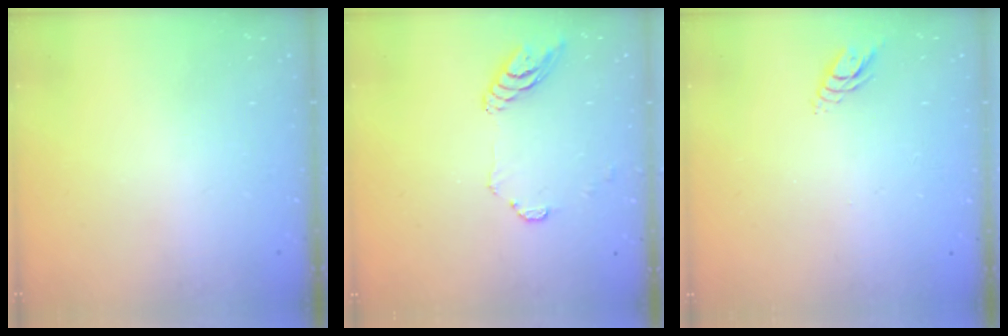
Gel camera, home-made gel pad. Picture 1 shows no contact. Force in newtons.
{"total": 9.5, "press": 9.5, "slide": 0.9}
{"total": 4.0, "press": 4.0, "slide": 0.3}